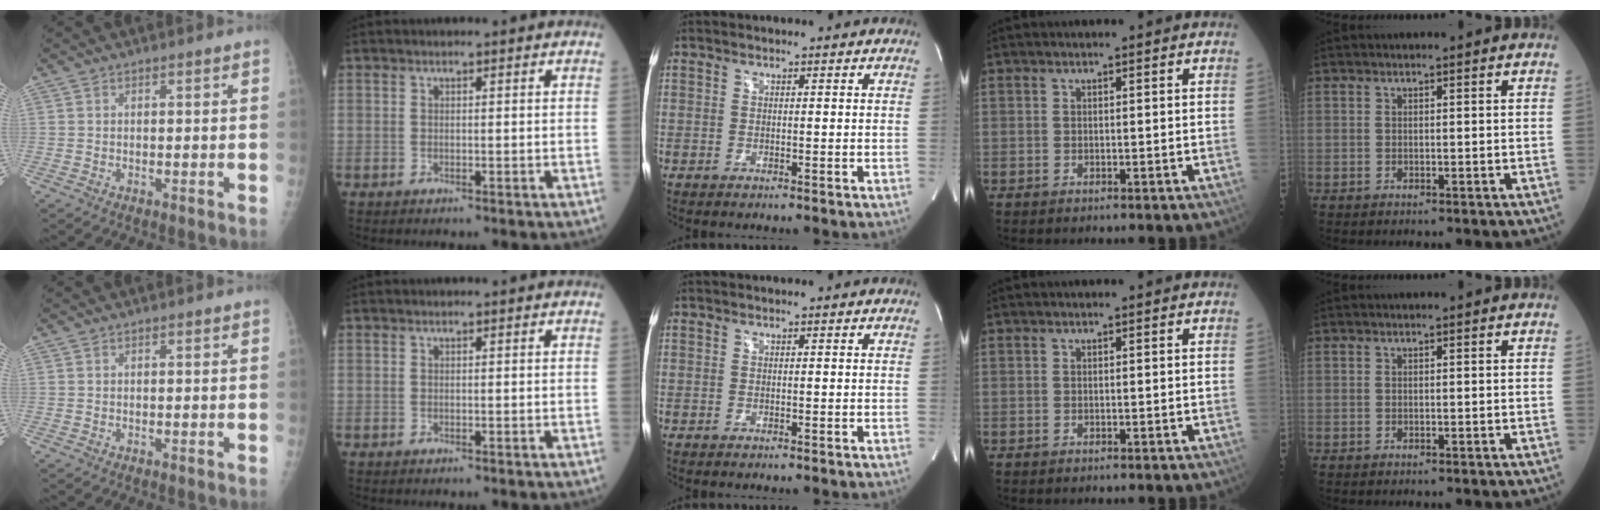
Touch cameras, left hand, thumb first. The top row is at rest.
{}